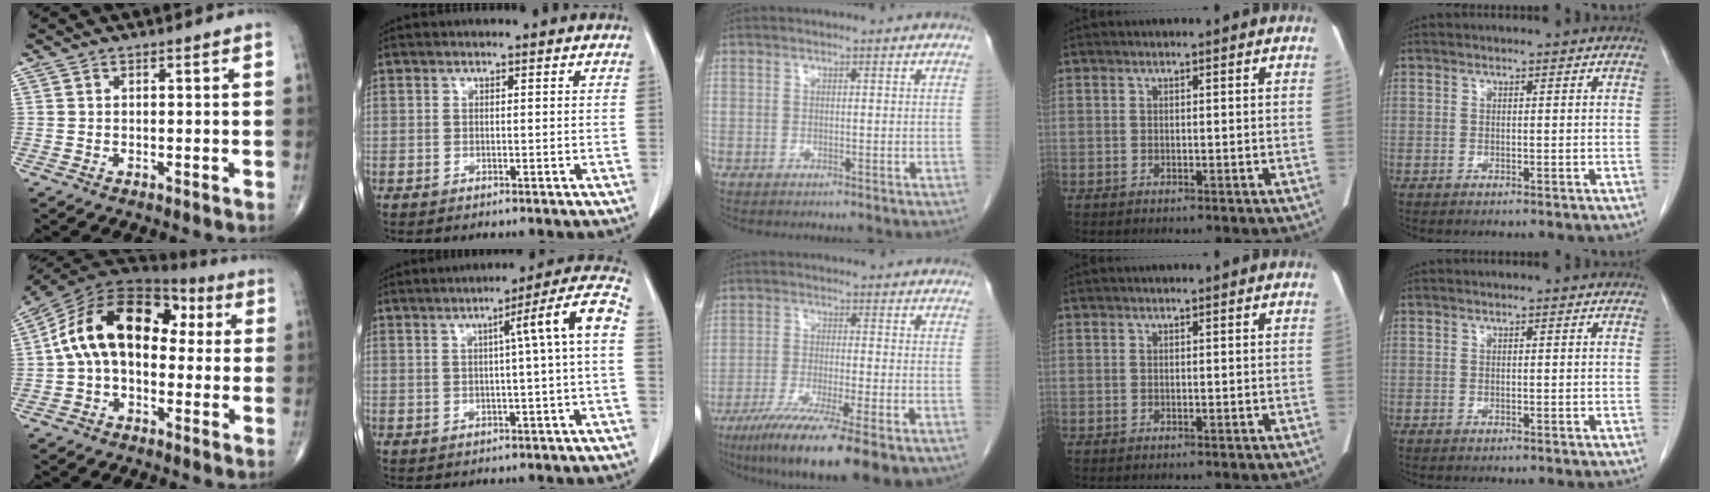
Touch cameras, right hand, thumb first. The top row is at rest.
{"thumb": {"total": 18.1, "force": [2.0, 11.4, 13.9], "torque": [-0.218, 0.051, 0.022]}, "index": {"total": 7.8, "force": [0.5, -1.2, 7.7], "torque": [-0.103, 0.015, 0.007]}, "middle": {"total": 16.0, "force": [-9.9, 2.3, 12.4], "torque": [-0.170, -0.035, -0.156]}}